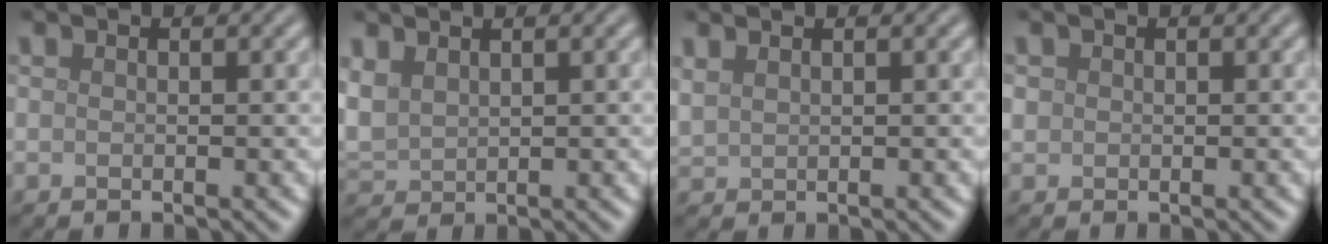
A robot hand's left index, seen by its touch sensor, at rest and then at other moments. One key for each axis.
{"total": 2.6, "fx": 1.4, "fy": 1.7, "fz": 1.4, "tx": -0.044, "ty": 0.005, "tz": 0.032}
{"total": 1.0, "fx": 0.9, "fy": 0.3, "fz": 0.3, "tx": -0.016, "ty": 0.003, "tz": 0.024}
{"total": 0.7, "fx": 0.1, "fy": 0.7, "fz": 0.1, "tx": 0.003, "ty": 0.000, "tz": 0.001}